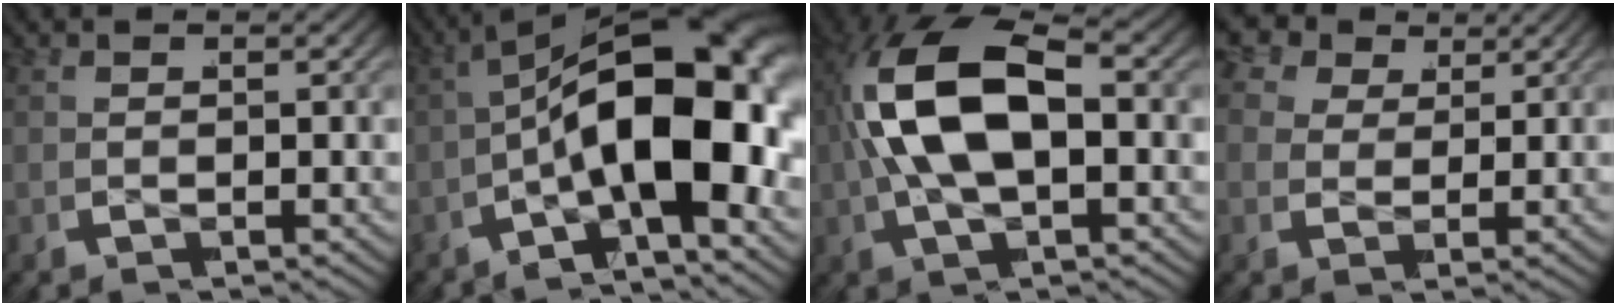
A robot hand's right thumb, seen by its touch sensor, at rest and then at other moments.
{"total": 18.7, "force": [-1.8, 9.3, 16.1], "torque": [-0.246, -0.026, -0.024]}
{"total": 10.9, "force": [0.4, 6.0, 9.2], "torque": [-0.199, 0.004, 0.005]}
{"total": 6.6, "force": [2.3, 5.4, 3.1], "torque": [-0.063, -0.002, 0.031]}